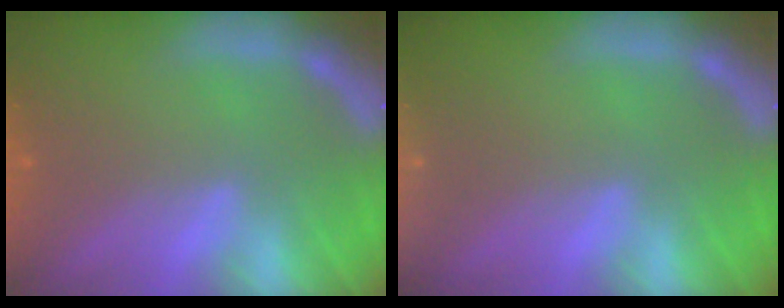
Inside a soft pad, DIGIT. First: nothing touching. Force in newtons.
{"total": 5.5}